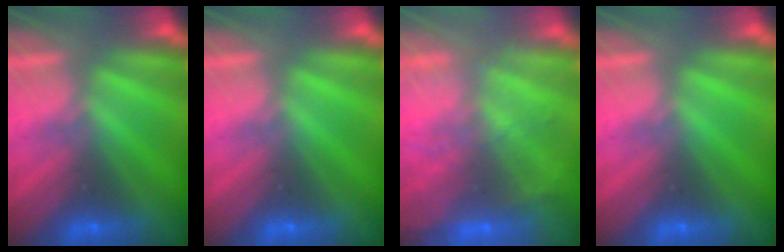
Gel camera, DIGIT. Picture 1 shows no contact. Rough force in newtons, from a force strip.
{"total": 0.0}
{"total": 5.9}
{"total": 0.0}